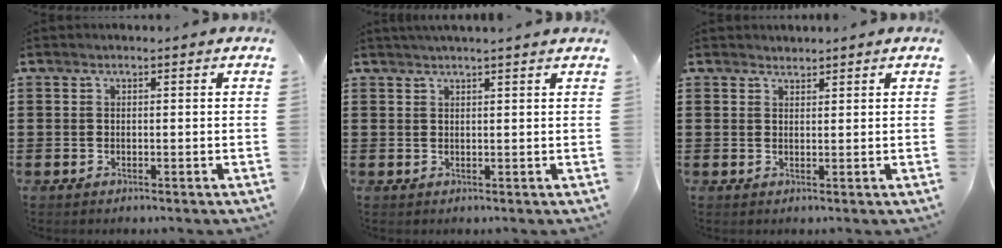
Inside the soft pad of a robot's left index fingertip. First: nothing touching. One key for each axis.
{"total": 1.5, "fx": 1.4, "fy": -0.3, "fz": 0.5, "tx": -0.010, "ty": 0.001, "tz": 0.026}
{"total": 1.3, "fx": 1.2, "fy": 0.2, "fz": -0.2, "tx": 0.002, "ty": 0.001, "tz": 0.025}